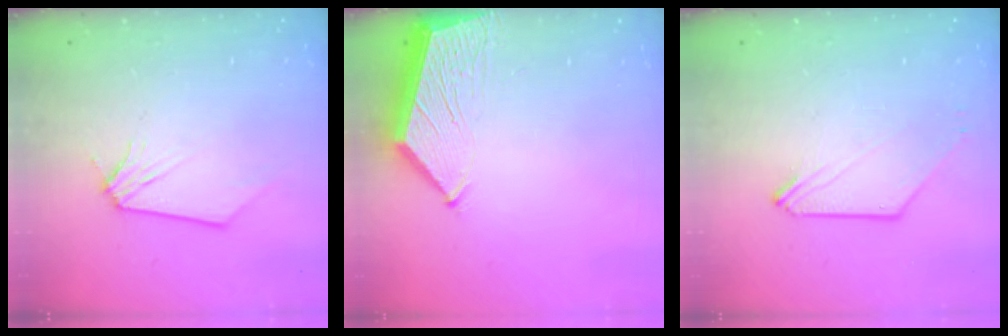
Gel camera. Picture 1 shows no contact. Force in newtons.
{"total": 7.1, "press": 7.0, "slide": 0.8}
{"total": 0.0}